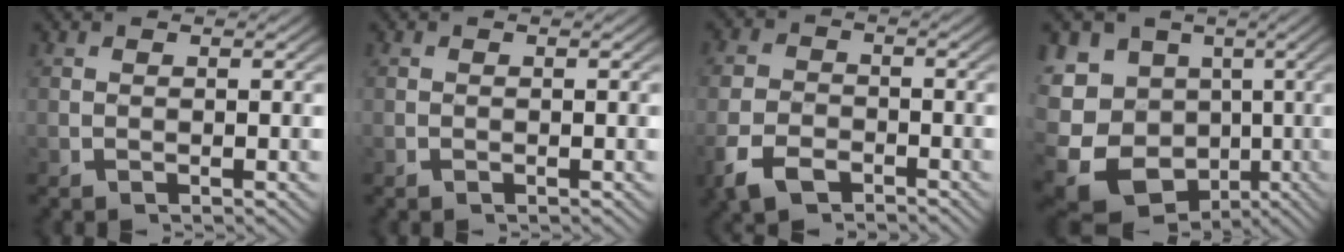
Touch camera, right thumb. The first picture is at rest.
{"total": 0.0}
{"total": 3.8, "force": [-2.4, 2.4, 1.8], "torque": [-0.042, -0.017, -0.037]}
{"total": 17.4, "force": [-2.4, 14.6, 9.1], "torque": [-0.218, -0.070, -0.023]}